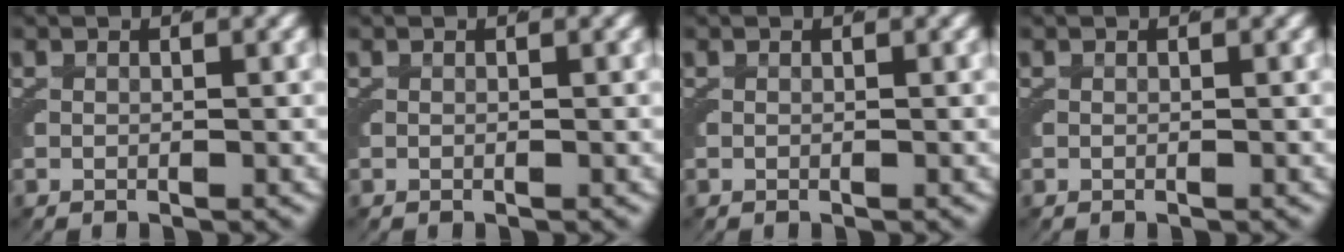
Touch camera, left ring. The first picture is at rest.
{"total": 0.0}
{"total": 0.0}
{"total": 0.0}